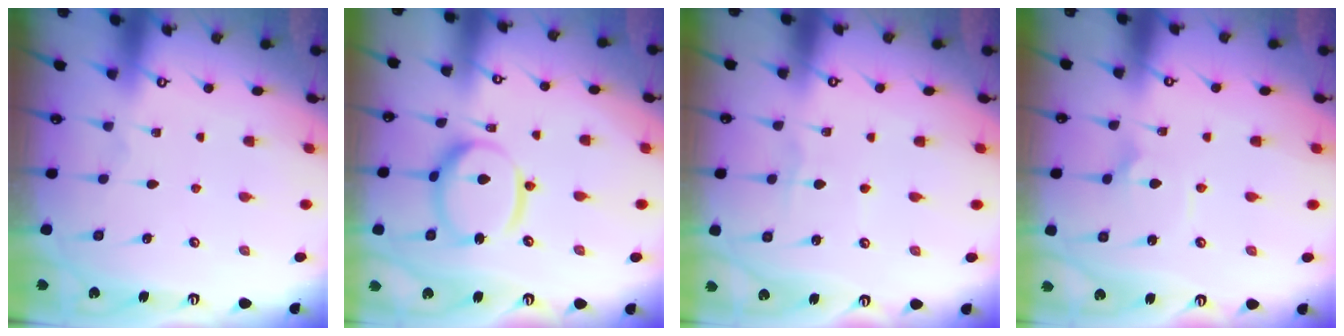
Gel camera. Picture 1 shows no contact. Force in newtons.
{"total": 13.8, "press": 13.7, "slide": 1.4}
{"total": 1.5, "press": 1.4, "slide": 0.2}
{"total": 2.6, "press": 2.6, "slide": 0.2}